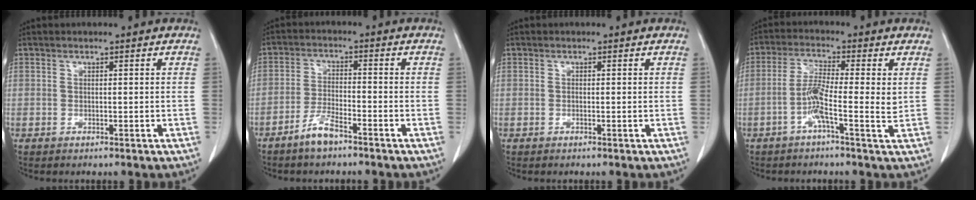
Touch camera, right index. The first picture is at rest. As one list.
[{"total": 4.6, "force": [-3.5, 0.8, 2.8], "torque": [-0.062, -0.002, -0.069]}, {"total": 0.0}, {"total": 6.3, "force": [-1.0, 0.1, 6.2], "torque": [-0.122, 0.007, -0.026]}]